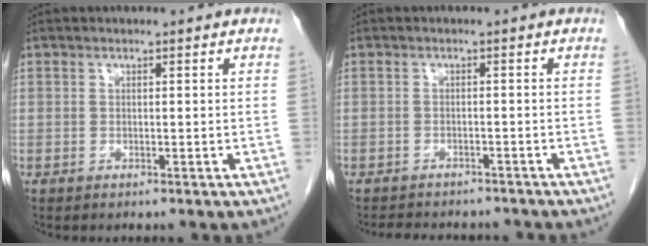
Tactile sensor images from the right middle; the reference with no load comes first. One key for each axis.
{"total": 8.5, "fx": -7.6, "fy": 2.7, "fz": 2.5, "tx": -0.040, "ty": 0.003, "tz": -0.093}